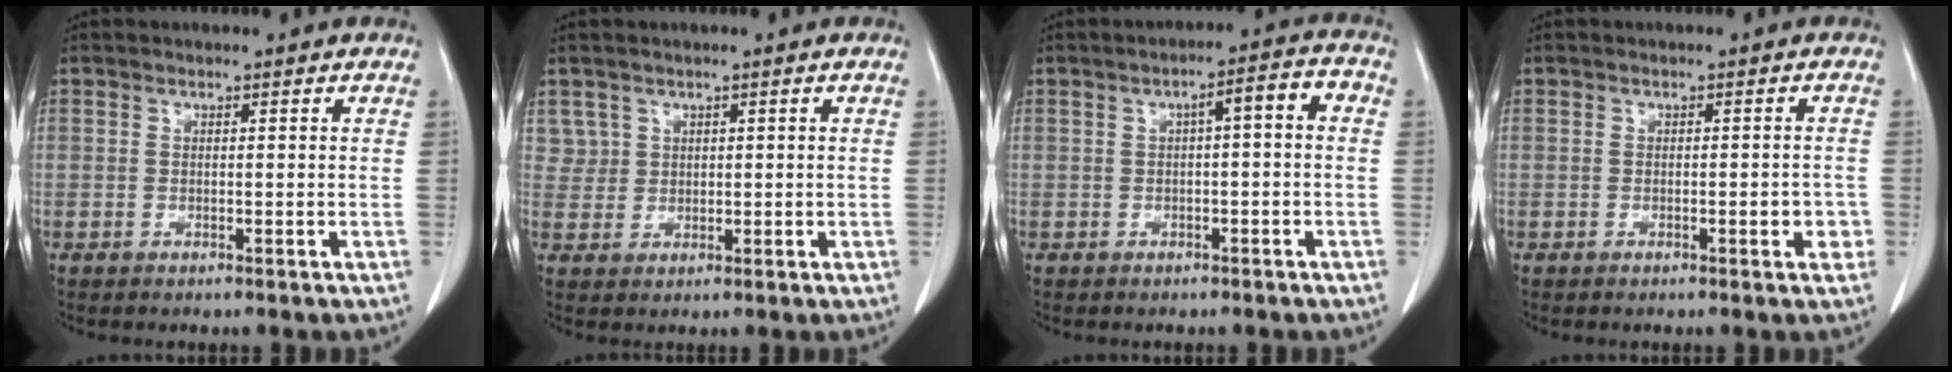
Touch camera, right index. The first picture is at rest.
{"total": 2.8, "force": [1.5, 2.4, -0.2], "torque": [0.019, 0.005, 0.023]}
{"total": 4.6, "force": [0.3, 0.8, 4.5], "torque": [-0.064, 0.022, 0.001]}
{"total": 2.4, "force": [-0.9, 0.8, 2.1], "torque": [-0.023, 0.001, -0.011]}